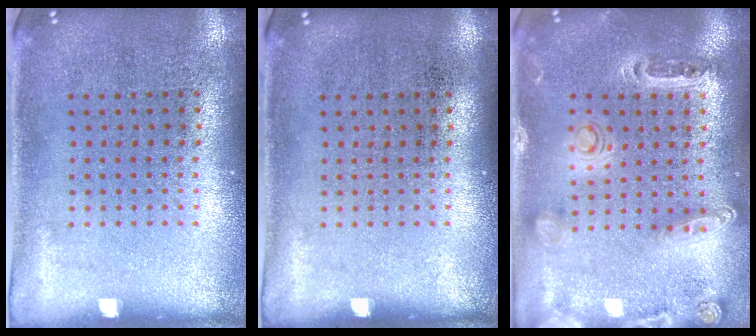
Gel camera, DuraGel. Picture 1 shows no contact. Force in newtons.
{"total": 0.0}
{"total": 1.3, "press": 1.3, "slide": 0.2}